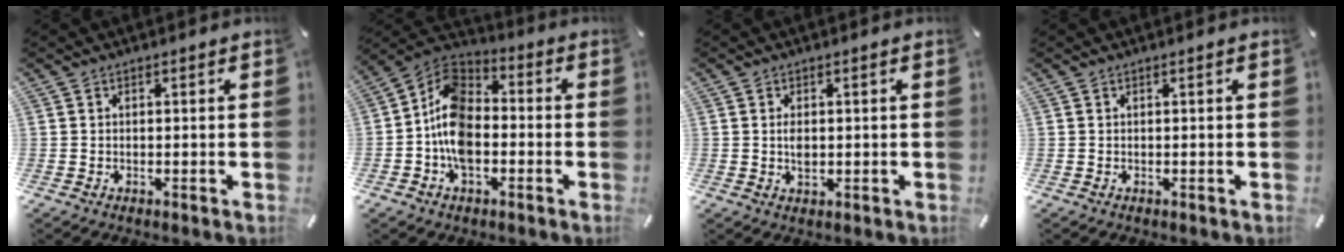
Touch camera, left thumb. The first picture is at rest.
{"total": 12.0, "force": [-4.3, 7.9, 8.0], "torque": [-0.177, 0.016, -0.083]}
{"total": 2.6, "force": [0.1, 1.5, 2.1], "torque": [-0.036, -0.001, -0.001]}
{"total": 0.0}